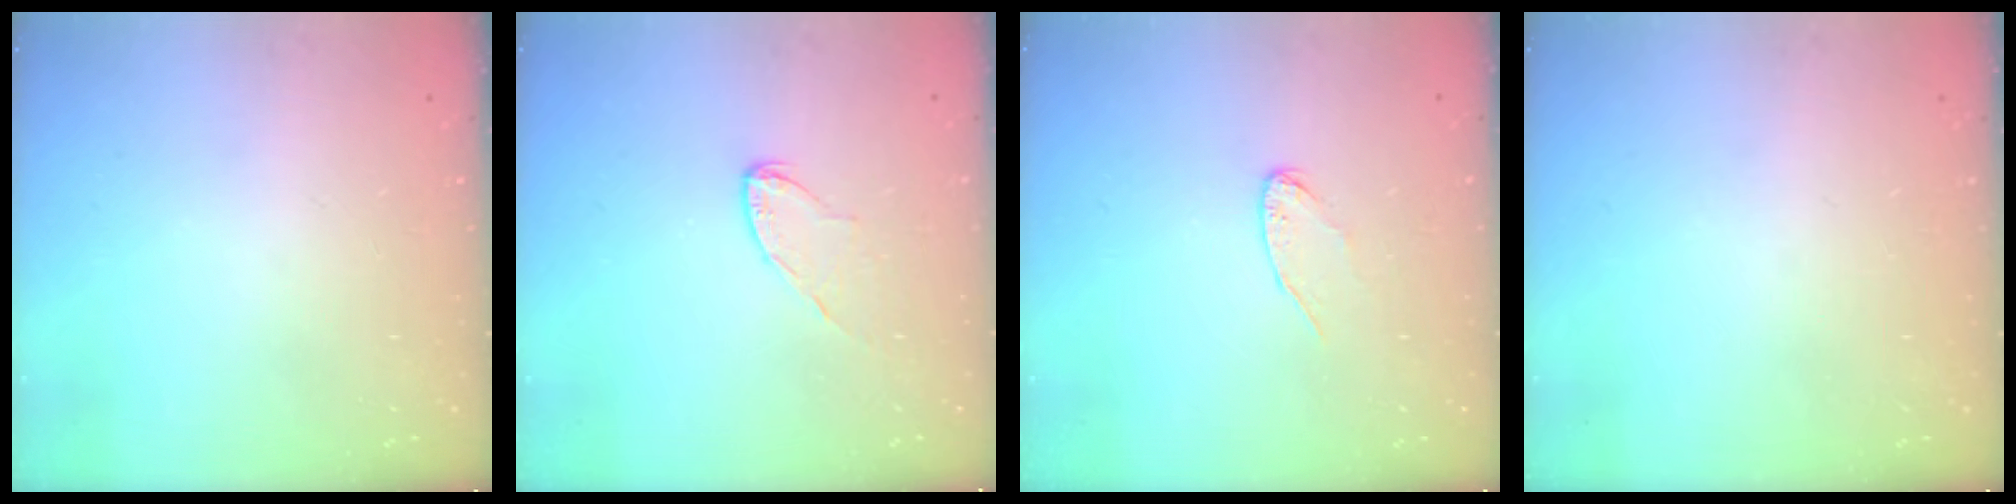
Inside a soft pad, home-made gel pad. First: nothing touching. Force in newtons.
{"total": 6.1, "press": 6.1, "slide": 0.5}
{"total": 4.7, "press": 4.7, "slide": 0.4}
{"total": 0.0}